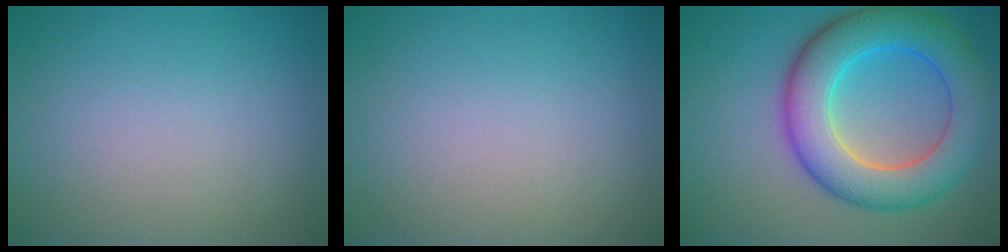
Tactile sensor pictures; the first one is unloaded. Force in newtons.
{"total": 0.0}
{"total": 9.2, "press": 9.2, "slide": 0.2}